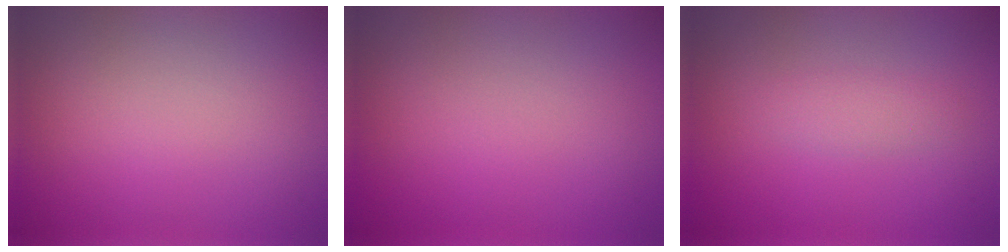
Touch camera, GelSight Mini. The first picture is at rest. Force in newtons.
{"total": 0.0}
{"total": 1.3, "press": 1.3, "slide": 0.0}